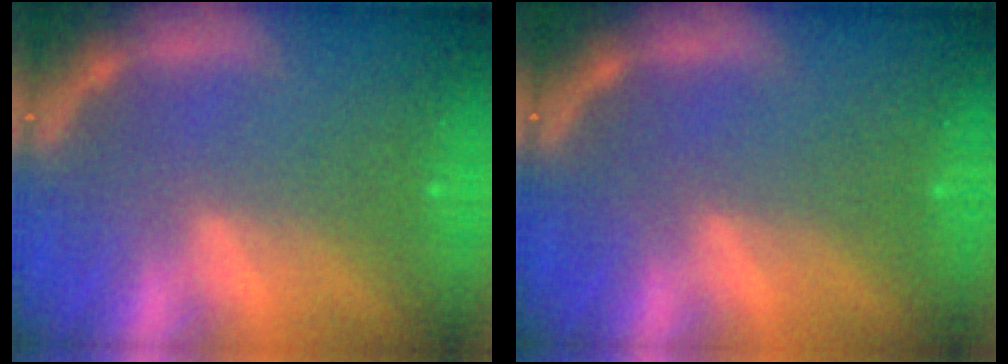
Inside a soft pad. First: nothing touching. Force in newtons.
{"total": 0.0}